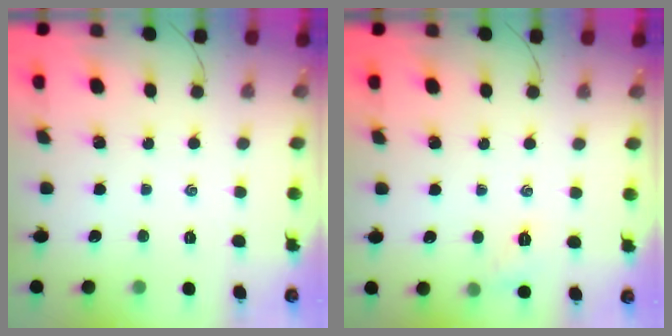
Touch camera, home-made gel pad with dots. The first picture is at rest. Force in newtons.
{"total": 5.6, "press": 5.5, "slide": 1.2}